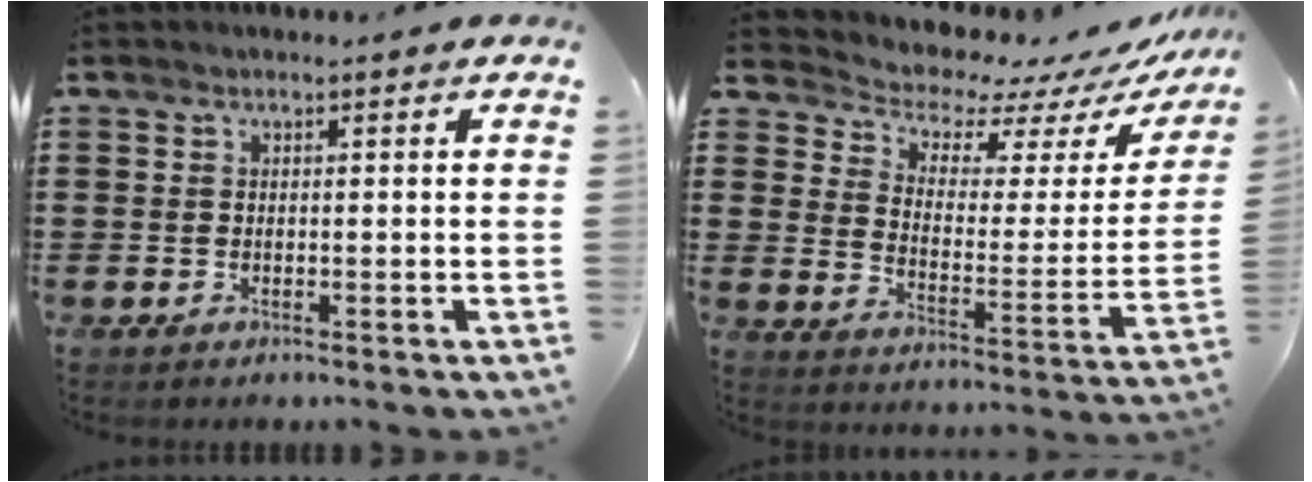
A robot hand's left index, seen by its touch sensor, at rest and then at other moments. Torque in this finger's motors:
{"motor_torque": [1.23, -0.90, 0.25, -0.01]}